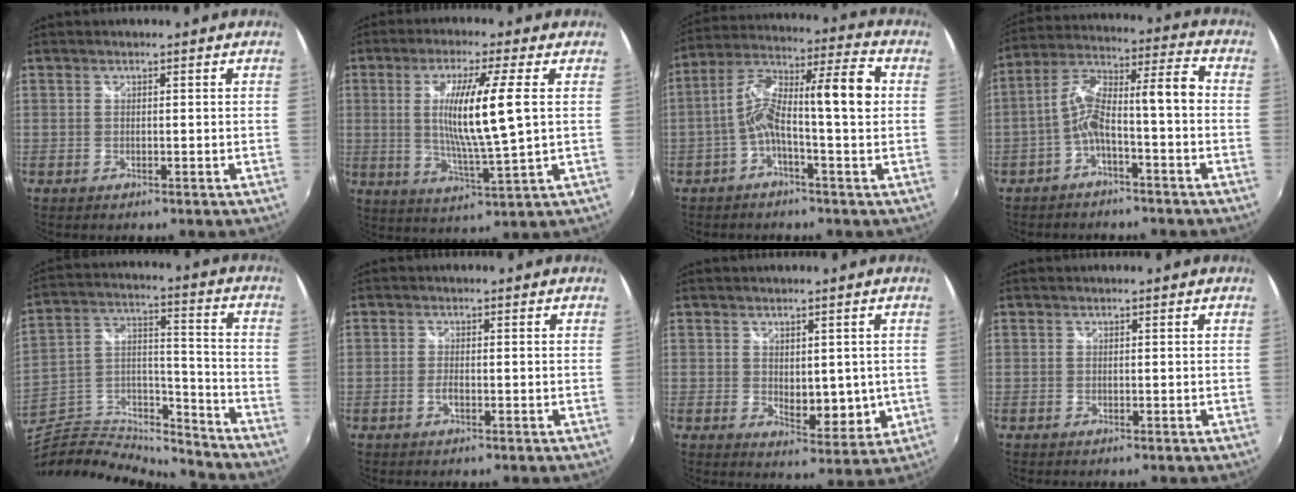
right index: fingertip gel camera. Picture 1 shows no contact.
{"total": 11.4, "force": [1.4, -0.6, 11.3], "torque": [-0.206, -0.016, 0.029]}
{"total": 12.2, "force": [-0.9, 1.6, 12.1], "torque": [-0.221, 0.023, -0.022]}
{"total": 10.1, "force": [-3.0, 1.9, 9.5], "torque": [-0.184, 0.026, -0.049]}
{"total": 19.2, "force": [-17.1, 5.8, 6.6], "torque": [-0.140, 0.028, -0.297]}
{"total": 1.0, "force": [-0.7, 0.0, 0.7], "torque": [-0.017, 0.000, -0.014]}
{"total": 6.7, "force": [0.2, 3.9, 5.5], "torque": [-0.078, -0.017, 0.013]}
{"total": 0.0}